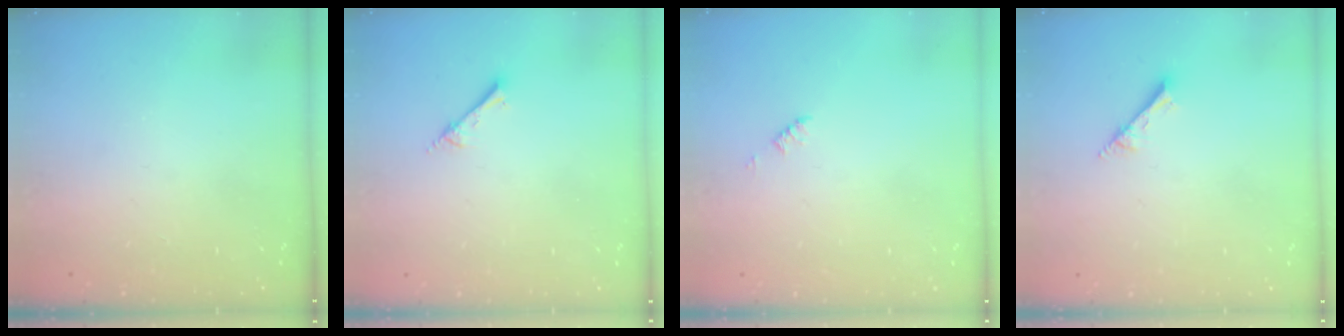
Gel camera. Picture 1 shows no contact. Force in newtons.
{"total": 2.0, "press": 2.0, "slide": 0.2}
{"total": 1.2, "press": 1.2, "slide": 0.2}
{"total": 1.7, "press": 1.6, "slide": 0.1}